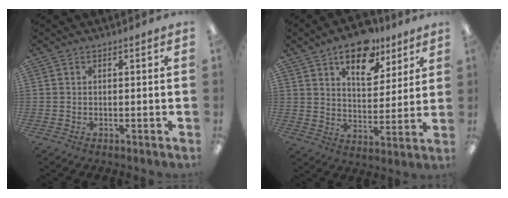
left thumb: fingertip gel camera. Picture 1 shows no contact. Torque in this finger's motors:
{"motor_torque": [0.85, 1.24, -0.12, 0.14, 0.05]}